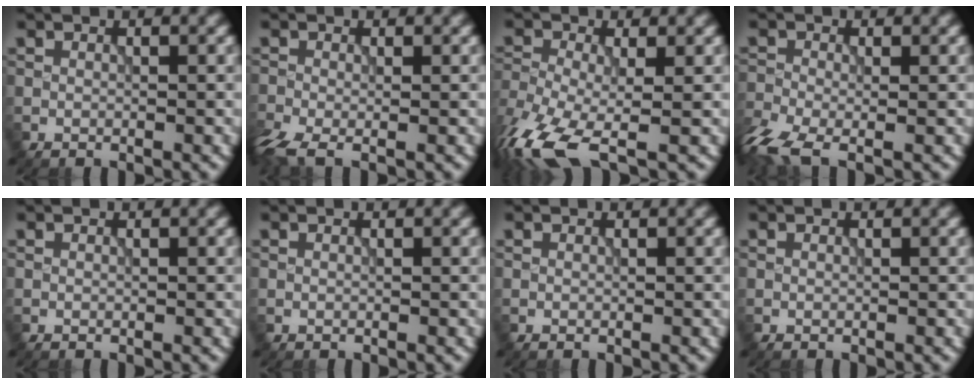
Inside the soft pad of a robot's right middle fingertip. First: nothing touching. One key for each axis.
{"total": 4.4, "fx": -2.5, "fy": 1.6, "fz": 3.3, "tx": -0.073, "ty": -0.014, "tz": -0.053}
{"total": 8.6, "fx": -4.8, "fy": 3.7, "fz": 6.2, "tx": -0.138, "ty": -0.024, "tz": -0.100}
{"total": 6.2, "fx": -3.7, "fy": 2.5, "fz": 4.4, "tx": -0.102, "ty": -0.018, "tz": -0.081}
{"total": 0.0}
{"total": 0.0}
{"total": 0.0}
{"total": 0.0}